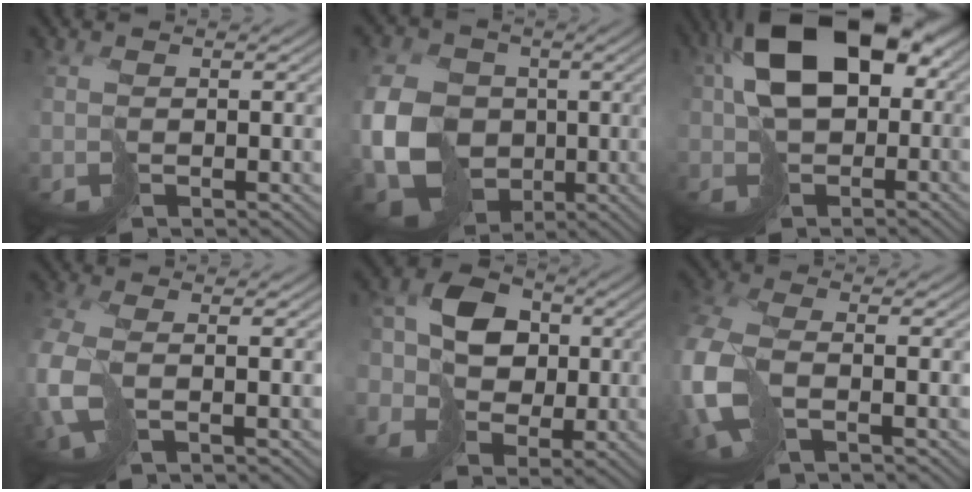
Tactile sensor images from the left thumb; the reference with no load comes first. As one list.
[{"total": 13.2, "force": [-1.9, 10.8, 7.4], "torque": [-0.205, -0.025, -0.038]}, {"total": 13.5, "force": [1.1, 8.4, 10.4], "torque": [-0.183, -0.009, 0.015]}, {"total": 6.7, "force": [-1.4, 3.8, 5.3], "torque": [-0.159, -0.017, -0.035]}, {"total": 9.3, "force": [-0.7, 8.0, 4.7], "torque": [-0.108, -0.006, -0.024]}, {"total": 9.4, "force": [-2.2, 5.7, 7.1], "torque": [-0.233, -0.024, -0.037]}]